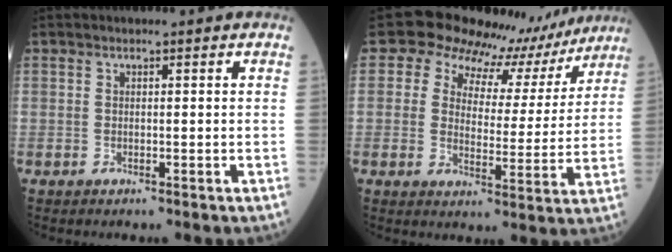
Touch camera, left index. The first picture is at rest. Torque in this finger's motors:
{"motor_torque": [1.09, -1.05, 0.16, -0.01]}